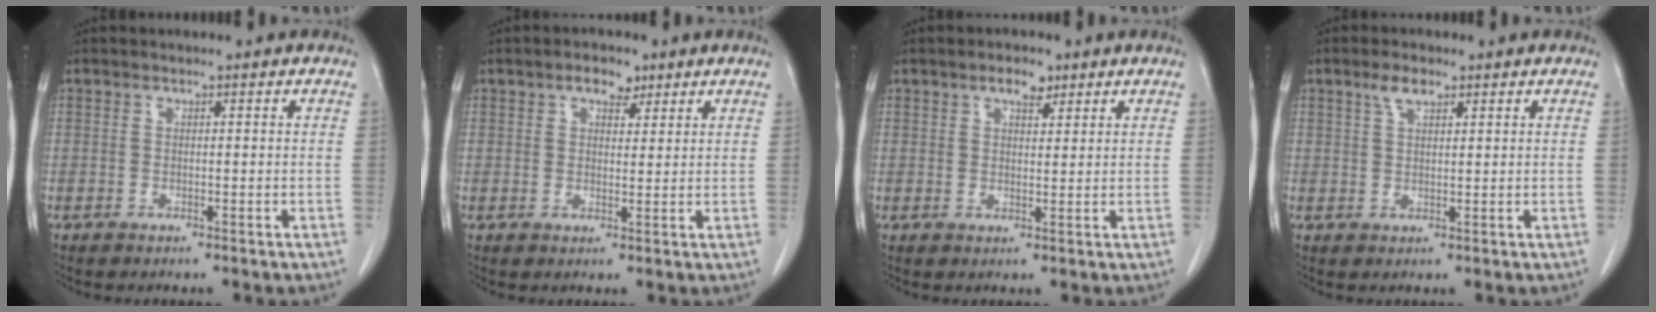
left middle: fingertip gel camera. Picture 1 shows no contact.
{"total": 3.4, "force": [2.2, 1.8, 1.9], "torque": [-0.032, 0.007, 0.035]}
{"total": 3.1, "force": [2.0, 1.3, 1.9], "torque": [-0.034, 0.002, 0.033]}
{"total": 2.9, "force": [1.8, 1.1, 1.9], "torque": [-0.044, 0.006, 0.038]}